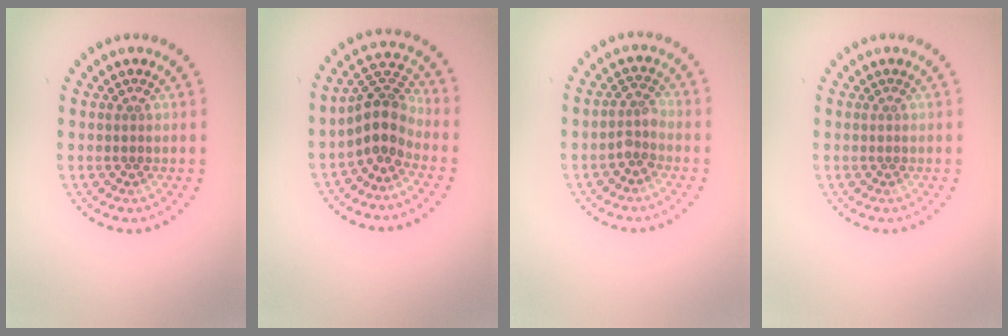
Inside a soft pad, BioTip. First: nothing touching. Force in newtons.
{"total": 3.8, "press": 3.0, "slide": 2.4}
{"total": 1.9, "press": 1.4, "slide": 1.2}
{"total": 0.0}